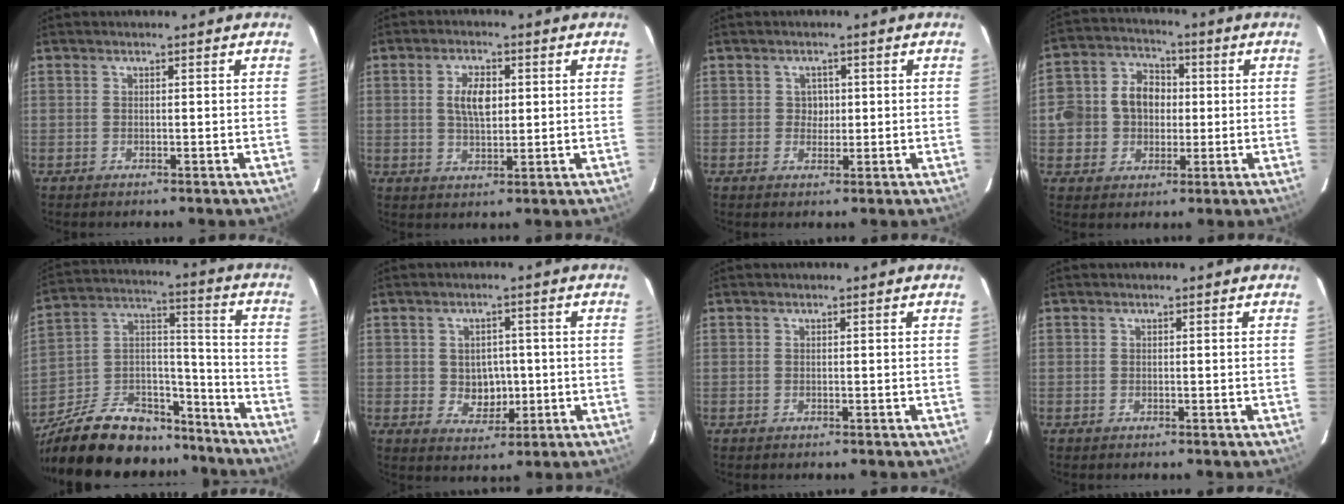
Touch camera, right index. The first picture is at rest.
{"total": 5.7, "force": [1.1, 2.9, 4.8], "torque": [-0.088, 0.006, 0.022]}
{"total": 2.2, "force": [0.2, 2.1, 0.3], "torque": [-0.002, 0.008, 0.004]}
{"total": 10.4, "force": [-0.2, 9.3, 4.7], "torque": [-0.111, 0.034, -0.003]}
{"total": 26.6, "force": [-20.0, 12.1, 12.6], "torque": [-0.260, 0.039, -0.301]}
{"total": 5.3, "force": [-0.3, 4.7, 2.5], "torque": [-0.045, 0.004, 0.008]}
{"total": 0.0}
{"total": 0.0}